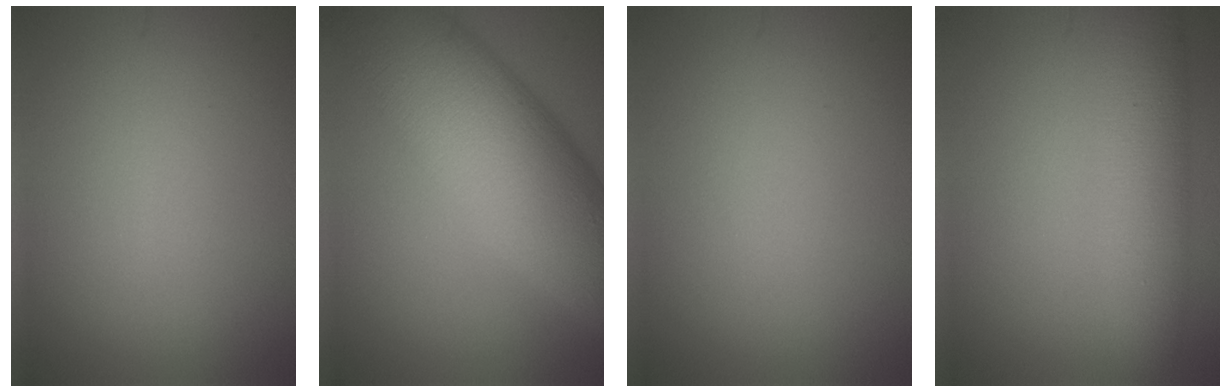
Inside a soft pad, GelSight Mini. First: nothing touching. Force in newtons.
{"total": 12.9, "press": 12.9, "slide": 0.1}
{"total": 0.0}
{"total": 5.6, "press": 5.6, "slide": 0.1}